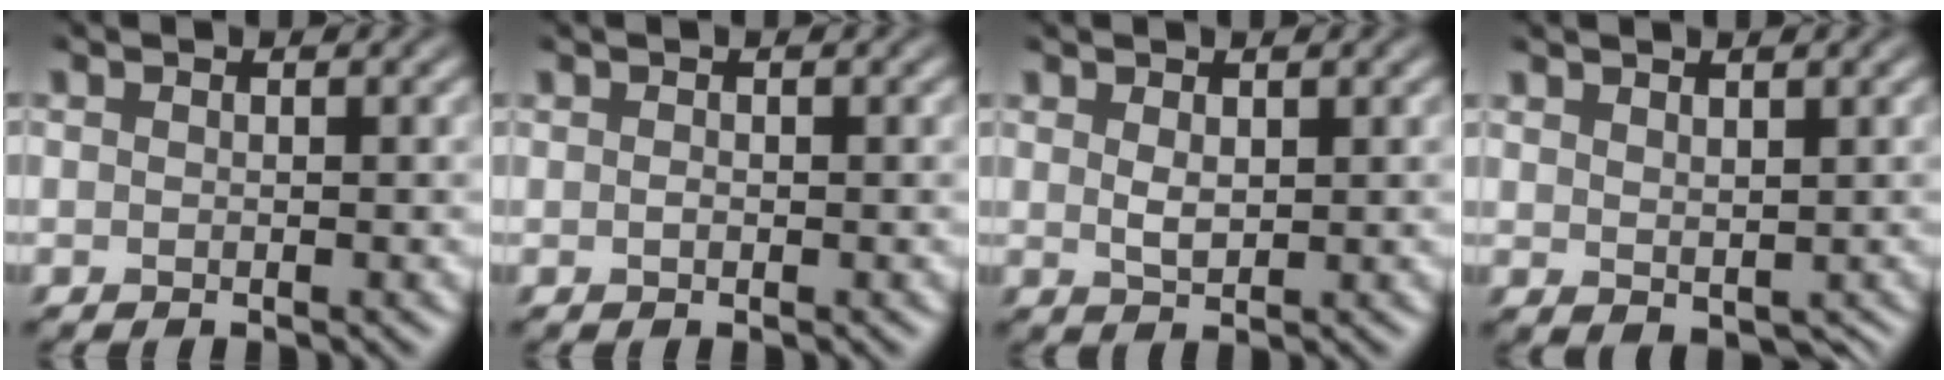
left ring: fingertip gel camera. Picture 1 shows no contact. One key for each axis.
{"total": 0.0}
{"total": 1.1, "fx": 0.6, "fy": 0.4, "fz": 0.9, "tx": -0.017, "ty": -0.004, "tz": 0.012}
{"total": 1.7, "fx": 1.2, "fy": 0.8, "fz": 0.9, "tx": -0.017, "ty": -0.002, "tz": 0.026}